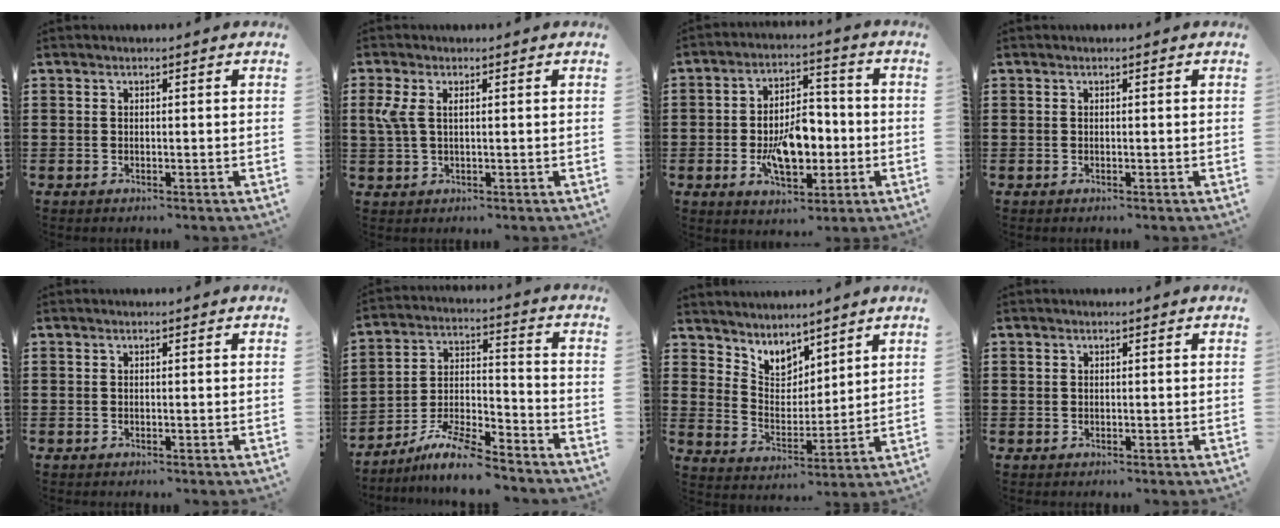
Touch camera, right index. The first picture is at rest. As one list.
[{"total": 3.2, "force": [0.8, 1.6, 2.7], "torque": [-0.080, -0.002, 0.006]}, {"total": 9.5, "force": [-2.2, 5.2, 7.7], "torque": [-0.125, -0.003, -0.042]}, {"total": 0.0}, {"total": 0.0}, {"total": 9.2, "force": [-8.1, 1.6, 4.0], "torque": [-0.071, 0.018, -0.156]}, {"total": 5.1, "force": [4.5, 2.4, 0.6], "torque": [-0.037, -0.025, 0.083]}, {"total": 0.6, "force": [0.3, 0.5, 0.1], "torque": [-0.003, 0.003, 0.005]}]